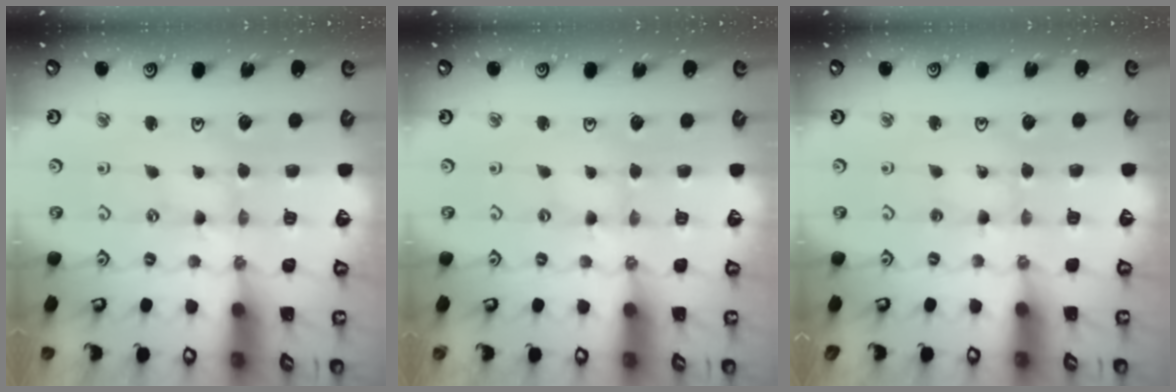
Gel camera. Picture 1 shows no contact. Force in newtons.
{"total": 0.9, "press": 0.9, "slide": 0.1}
{"total": 2.1, "press": 2.0, "slide": 0.3}